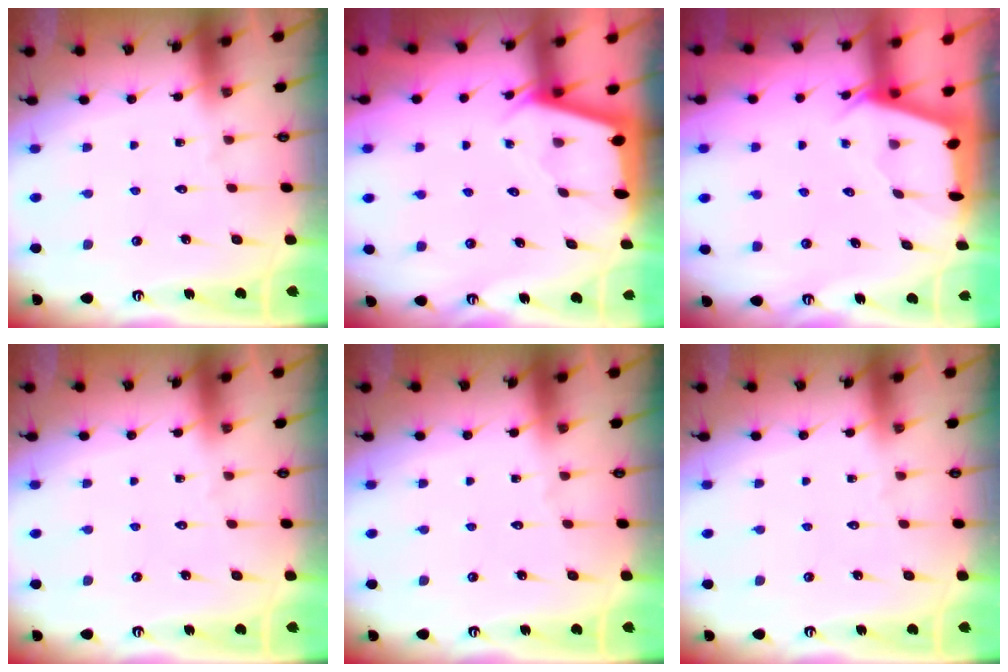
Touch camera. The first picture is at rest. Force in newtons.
{"total": 2.2, "press": 2.2, "slide": 0.1}
{"total": 2.0, "press": 2.0, "slide": 0.3}
{"total": 0.0}
{"total": 0.0}
{"total": 0.0}